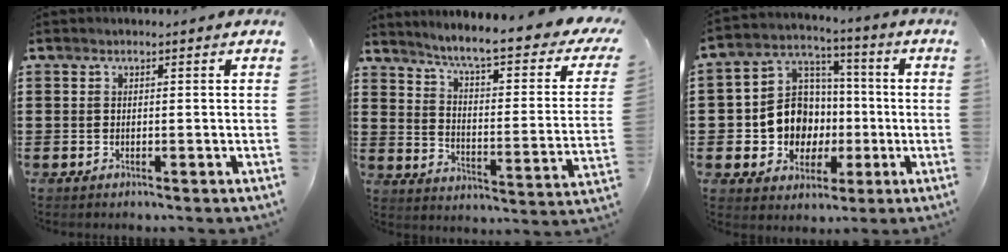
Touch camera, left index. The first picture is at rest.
{"total": 6.2, "force": [4.8, -0.3, 4.0], "torque": [-0.090, -0.044, 0.068]}
{"total": 9.9, "force": [-1.0, 9.2, 3.3], "torque": [-0.113, 0.008, -0.014]}